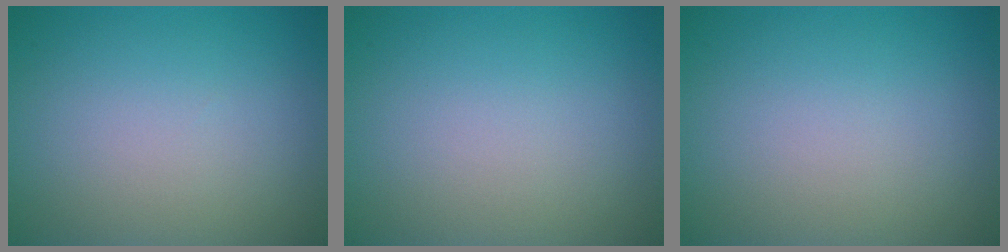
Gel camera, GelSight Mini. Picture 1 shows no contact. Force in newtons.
{"total": 0.0}
{"total": 0.0}